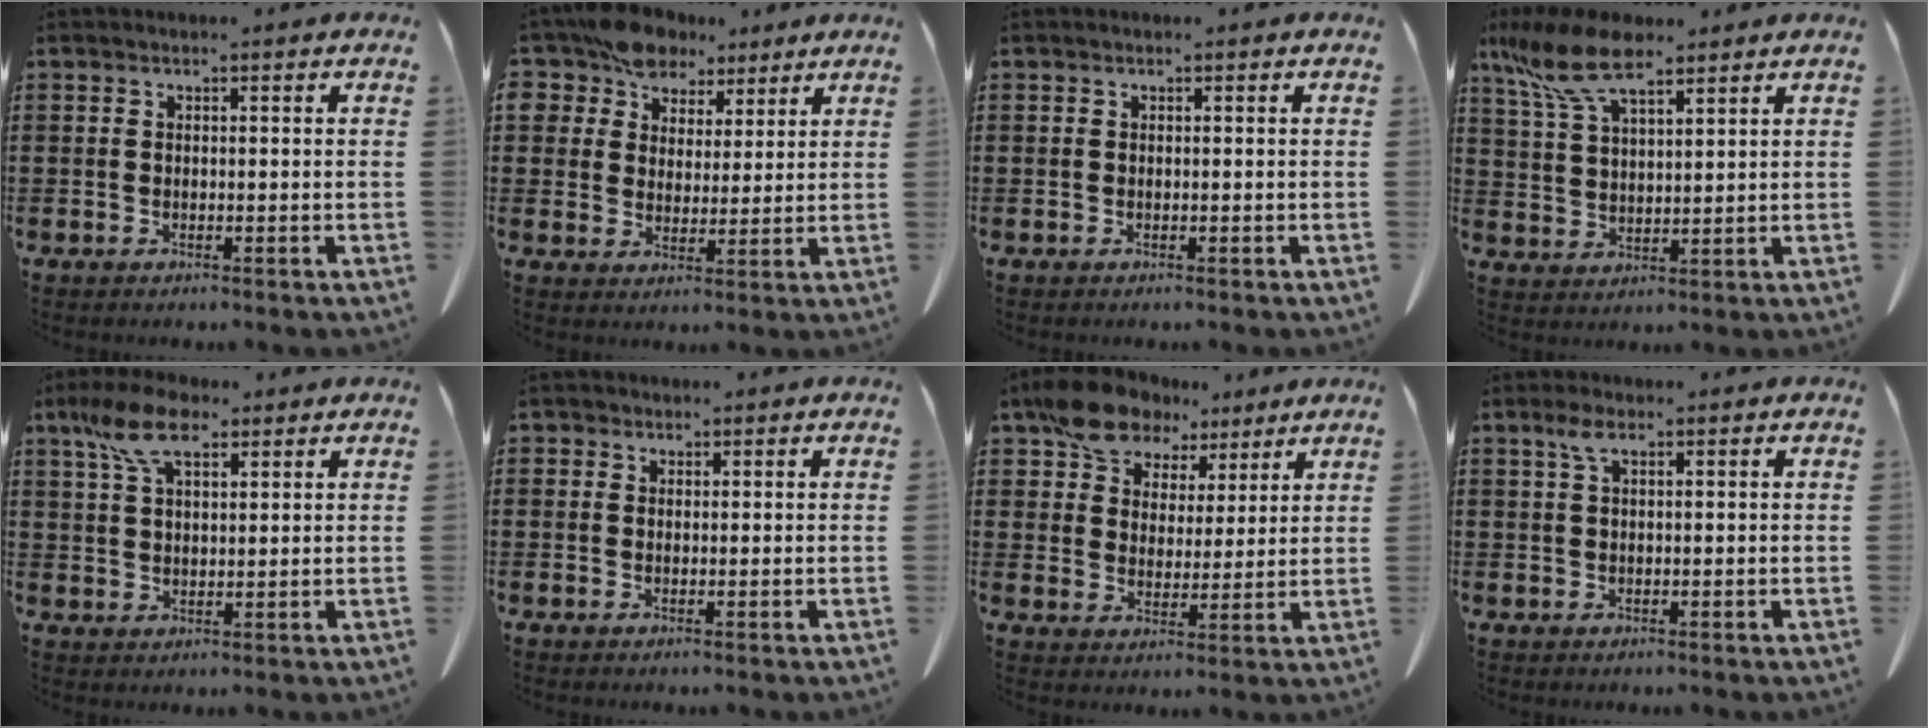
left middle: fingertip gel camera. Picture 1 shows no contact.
{"total": 7.6, "force": [6.1, 4.3, 1.4], "torque": [-0.065, -0.009, 0.118]}
{"total": 0.0}
{"total": 9.8, "force": [6.7, 3.5, 6.3], "torque": [-0.153, -0.012, 0.122]}
{"total": 7.9, "force": [4.8, 3.2, 5.4], "torque": [-0.126, 0.001, 0.085]}
{"total": 1.0, "force": [0.8, 0.7, 0.0], "torque": [-0.004, 0.002, 0.016]}
{"total": 9.5, "force": [7.3, 5.3, 3.0], "torque": [-0.089, -0.011, 0.139]}
{"total": 2.5, "force": [1.2, 0.9, 2.1], "torque": [-0.046, 0.005, 0.020]}